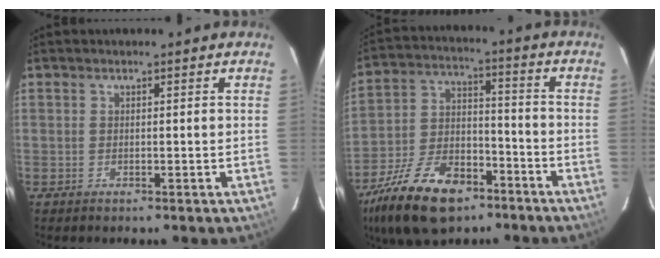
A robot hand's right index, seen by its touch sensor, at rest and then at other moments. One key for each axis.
{"total": 19.6, "fx": -12.6, "fy": 9.7, "fz": 11.4, "tx": -0.249, "ty": -0.014, "tz": -0.216}